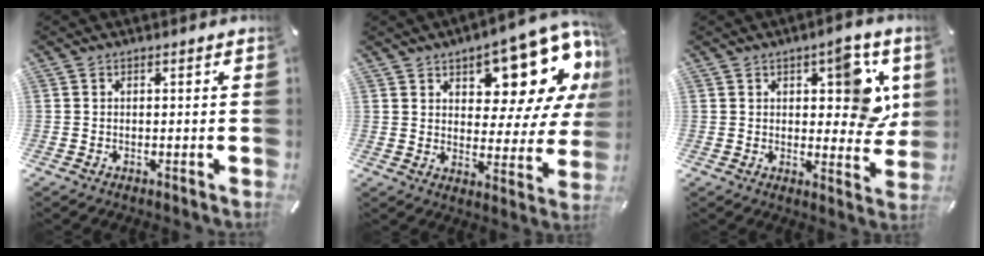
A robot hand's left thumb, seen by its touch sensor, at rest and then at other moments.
{"total": 15.8, "force": [11.5, 6.7, 8.6], "torque": [-0.102, -0.099, 0.188]}
{"total": 11.7, "force": [4.1, 5.8, 9.3], "torque": [-0.090, -0.018, 0.063]}